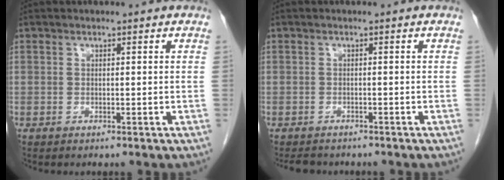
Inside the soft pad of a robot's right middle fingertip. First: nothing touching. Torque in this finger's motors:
{"motor_torque": [0.10, 0.05, 0.00, 0.00]}